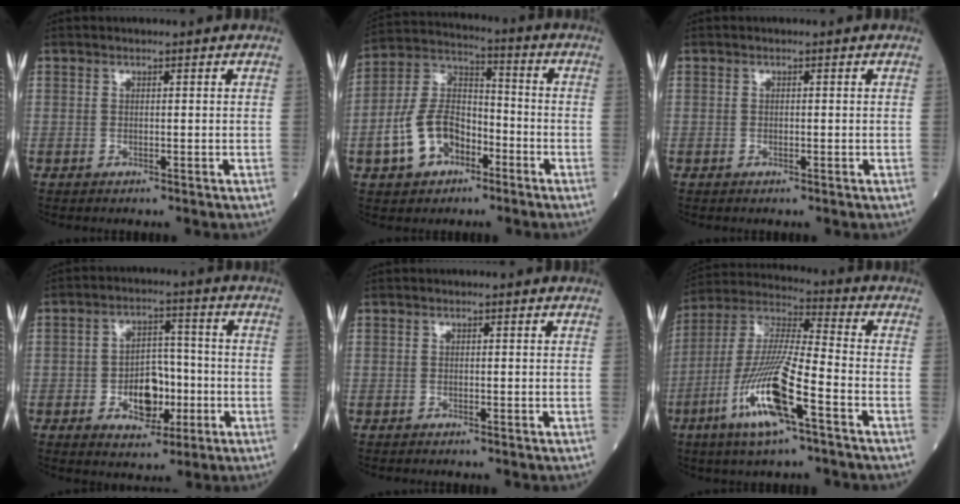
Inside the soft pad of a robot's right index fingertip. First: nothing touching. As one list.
[{"total": 12.2, "force": [-5.2, 7.5, 8.2], "torque": [-0.188, 0.023, -0.095]}, {"total": 0.0}, {"total": 7.9, "force": [-2.3, 4.7, 5.9], "torque": [-0.093, 0.013, -0.034]}, {"total": 0.0}, {"total": 15.4, "force": [-6.7, 1.5, 13.8], "torque": [-0.282, -0.016, -0.129]}]